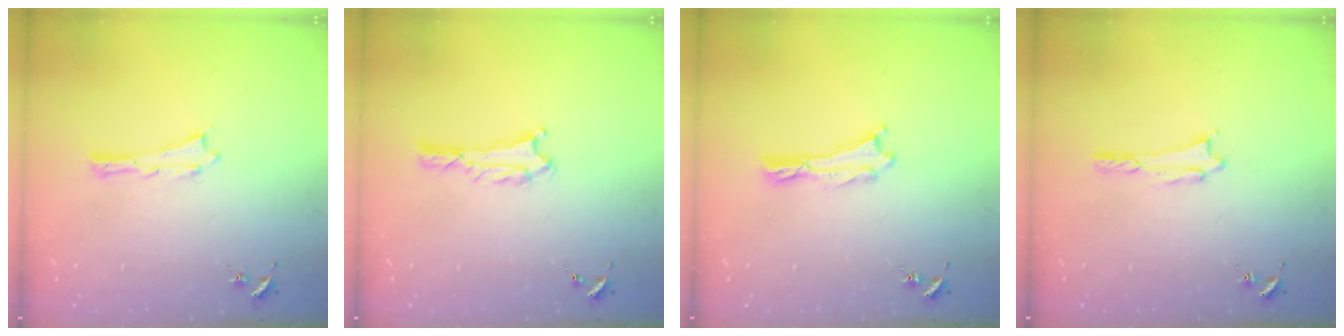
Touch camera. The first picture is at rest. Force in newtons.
{"total": 0.7, "press": 0.7, "slide": 0.1}
{"total": 0.0}
{"total": 0.7, "press": 0.7, "slide": 0.1}